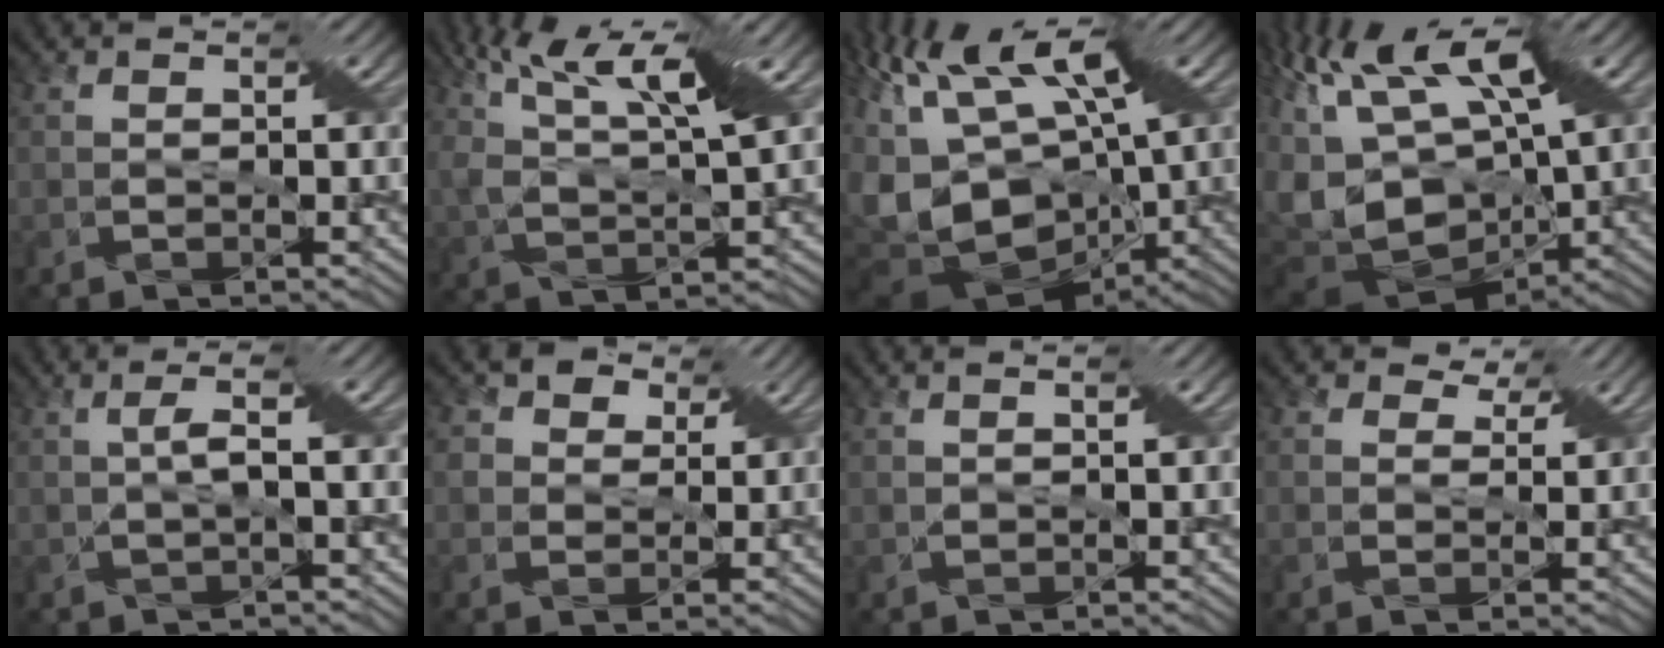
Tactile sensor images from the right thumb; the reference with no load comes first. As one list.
[{"total": 12.1, "force": [6.1, 3.9, 9.7], "torque": [-0.195, 0.016, 0.100]}, {"total": 17.1, "force": [-2.3, 10.2, 13.5], "torque": [-0.257, -0.003, -0.022]}, {"total": 16.3, "force": [-1.7, 8.5, 13.8], "torque": [-0.262, 0.004, -0.008]}, {"total": 2.2, "force": [0.1, -0.2, 2.1], "torque": [-0.044, 0.010, 0.001]}, {"total": 5.7, "force": [3.1, 4.3, 2.0], "torque": [-0.071, 0.002, 0.050]}, {"total": 0.8, "force": [0.7, -0.3, 0.3], "torque": [-0.004, -0.006, 0.013]}, {"total": 3.4, "force": [2.6, 1.8, 1.2], "torque": [-0.025, -0.005, 0.038]}]